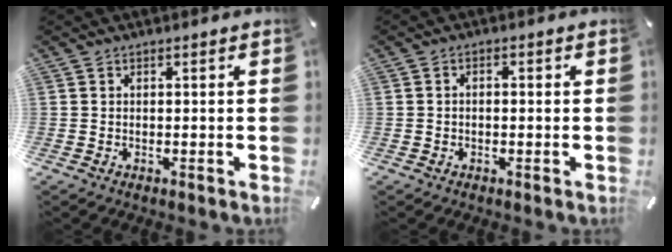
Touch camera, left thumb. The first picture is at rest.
{"total": 1.2, "force": [-0.6, 0.7, 0.7], "torque": [-0.012, 0.003, -0.012]}